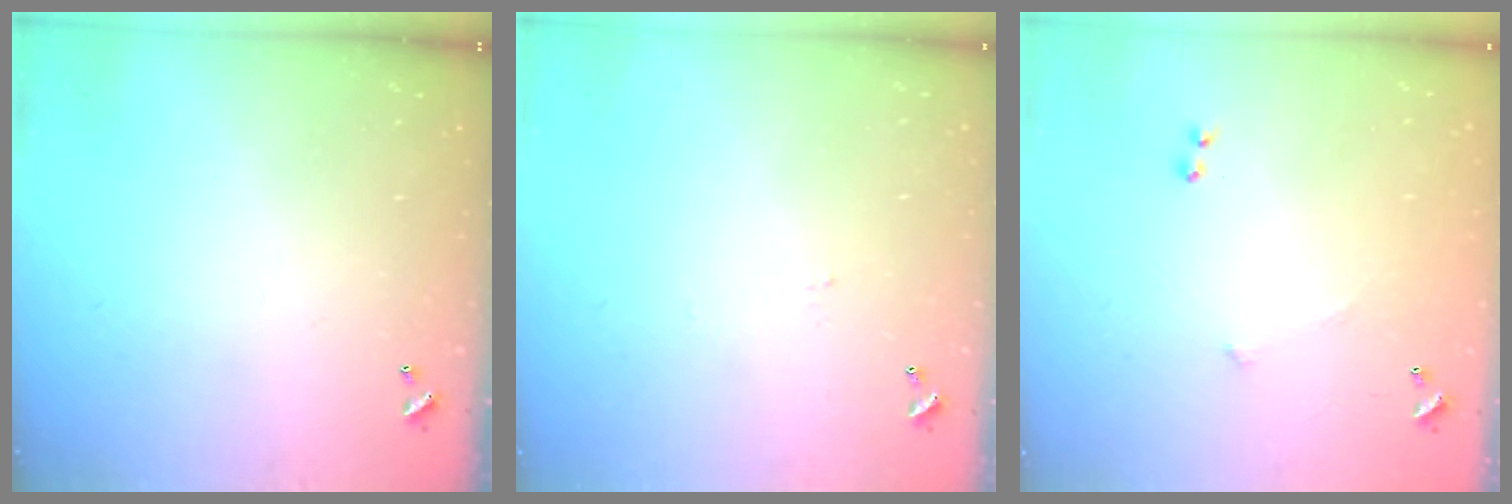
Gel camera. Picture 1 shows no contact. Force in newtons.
{"total": 1.7, "press": 1.6, "slide": 0.3}
{"total": 6.1, "press": 6.1, "slide": 0.7}